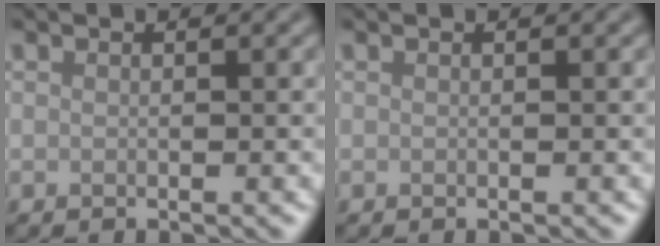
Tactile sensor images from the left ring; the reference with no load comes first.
{"total": 0.0}